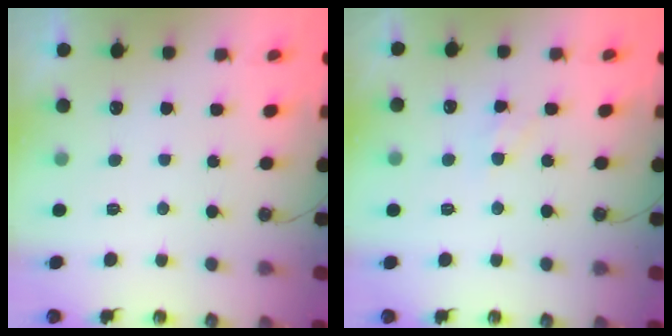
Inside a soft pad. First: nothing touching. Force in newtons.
{"total": 4.9, "press": 4.9, "slide": 0.7}